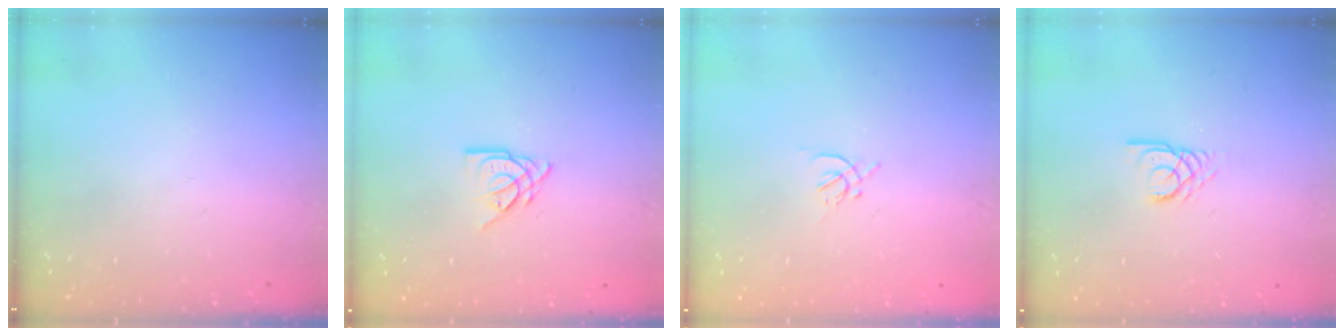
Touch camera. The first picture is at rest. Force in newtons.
{"total": 7.2, "press": 7.2, "slide": 0.7}
{"total": 1.7, "press": 1.7, "slide": 0.5}
{"total": 2.7, "press": 2.7, "slide": 0.2}